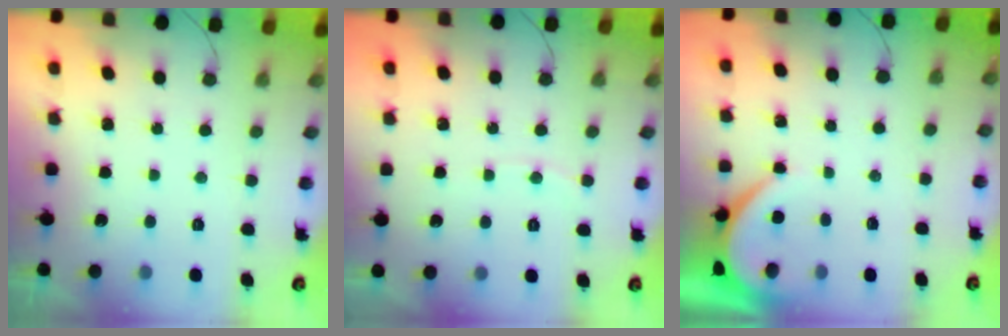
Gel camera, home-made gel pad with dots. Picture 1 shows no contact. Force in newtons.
{"total": 3.4, "press": 3.4, "slide": 0.4}
{"total": 4.0, "press": 3.9, "slide": 0.6}